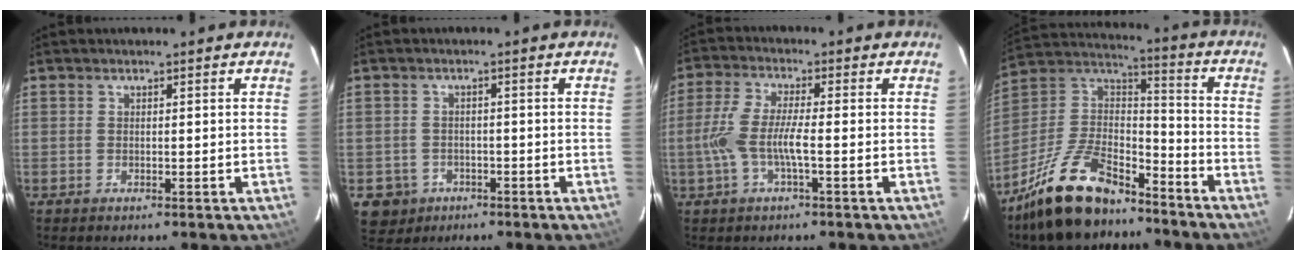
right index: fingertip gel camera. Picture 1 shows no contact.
{"total": 5.5, "force": [-2.2, 4.9, 0.9], "torque": [-0.030, 0.014, -0.025]}
{"total": 7.6, "force": [-1.8, 1.1, 7.3], "torque": [-0.158, 0.000, -0.034]}
{"total": 20.8, "force": [-15.4, 8.1, 11.4], "torque": [-0.241, 0.004, -0.267]}